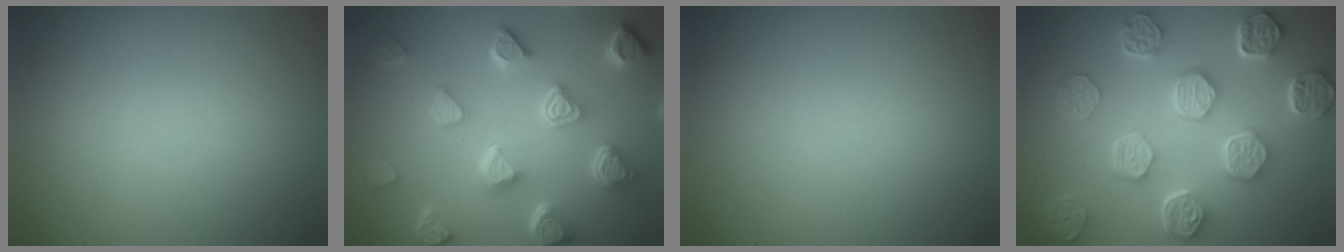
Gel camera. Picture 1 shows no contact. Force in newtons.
{"total": 7.3, "press": 5.8, "slide": 4.5}
{"total": 0.0}
{"total": 7.8, "press": 6.0, "slide": 5.0}